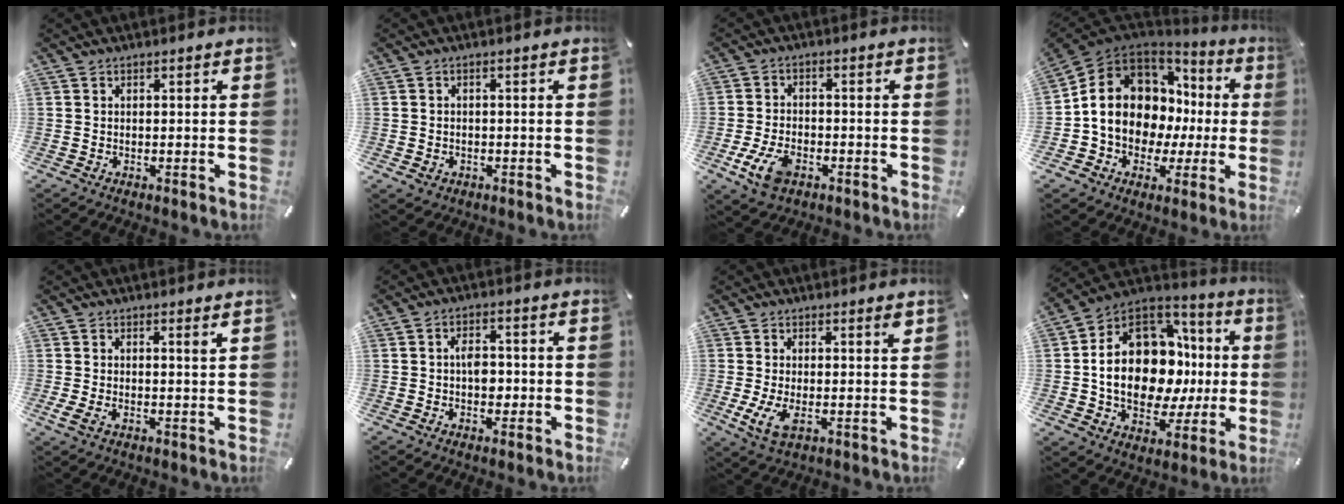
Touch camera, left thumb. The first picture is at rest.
{"total": 1.6, "force": [-0.6, 1.5, 0.4], "torque": [-0.007, 0.005, -0.014]}
{"total": 8.1, "force": [-3.7, 4.9, 5.2], "torque": [-0.124, 0.007, -0.070]}
{"total": 14.8, "force": [1.1, 12.6, 7.8], "torque": [-0.155, -0.011, 0.026]}
{"total": 3.0, "force": [1.2, 0.8, 2.7], "torque": [-0.046, -0.006, 0.020]}
{"total": 4.5, "force": [-0.6, 3.0, 3.3], "torque": [-0.037, -0.001, -0.016]}
{"total": 6.4, "force": [0.8, 2.3, 5.9], "torque": [-0.118, -0.021, 0.009]}
{"total": 19.9, "force": [0.1, 15.2, 12.8], "torque": [-0.227, -0.021, 0.009]}